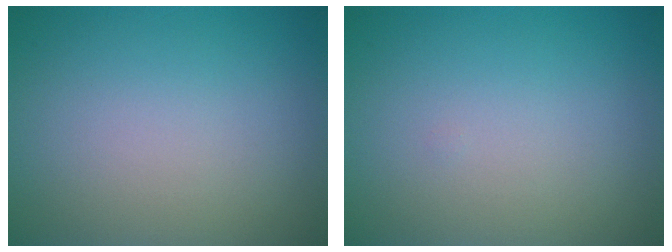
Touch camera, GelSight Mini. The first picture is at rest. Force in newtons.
{"total": 0.0}